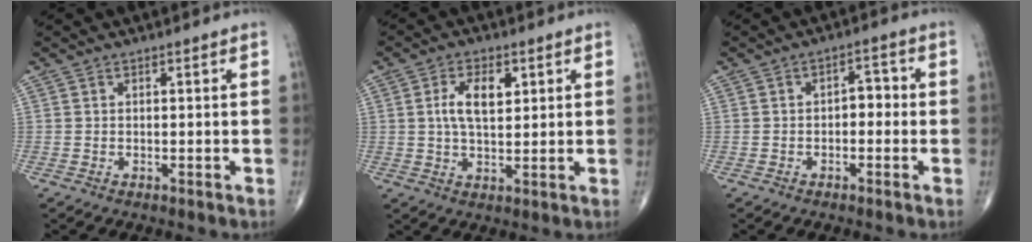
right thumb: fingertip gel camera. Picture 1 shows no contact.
{"total": 6.9, "force": [1.8, 3.5, 5.6], "torque": [-0.096, -0.004, 0.033]}
{"total": 3.6, "force": [-0.6, 2.2, 2.7], "torque": [-0.020, 0.017, -0.017]}